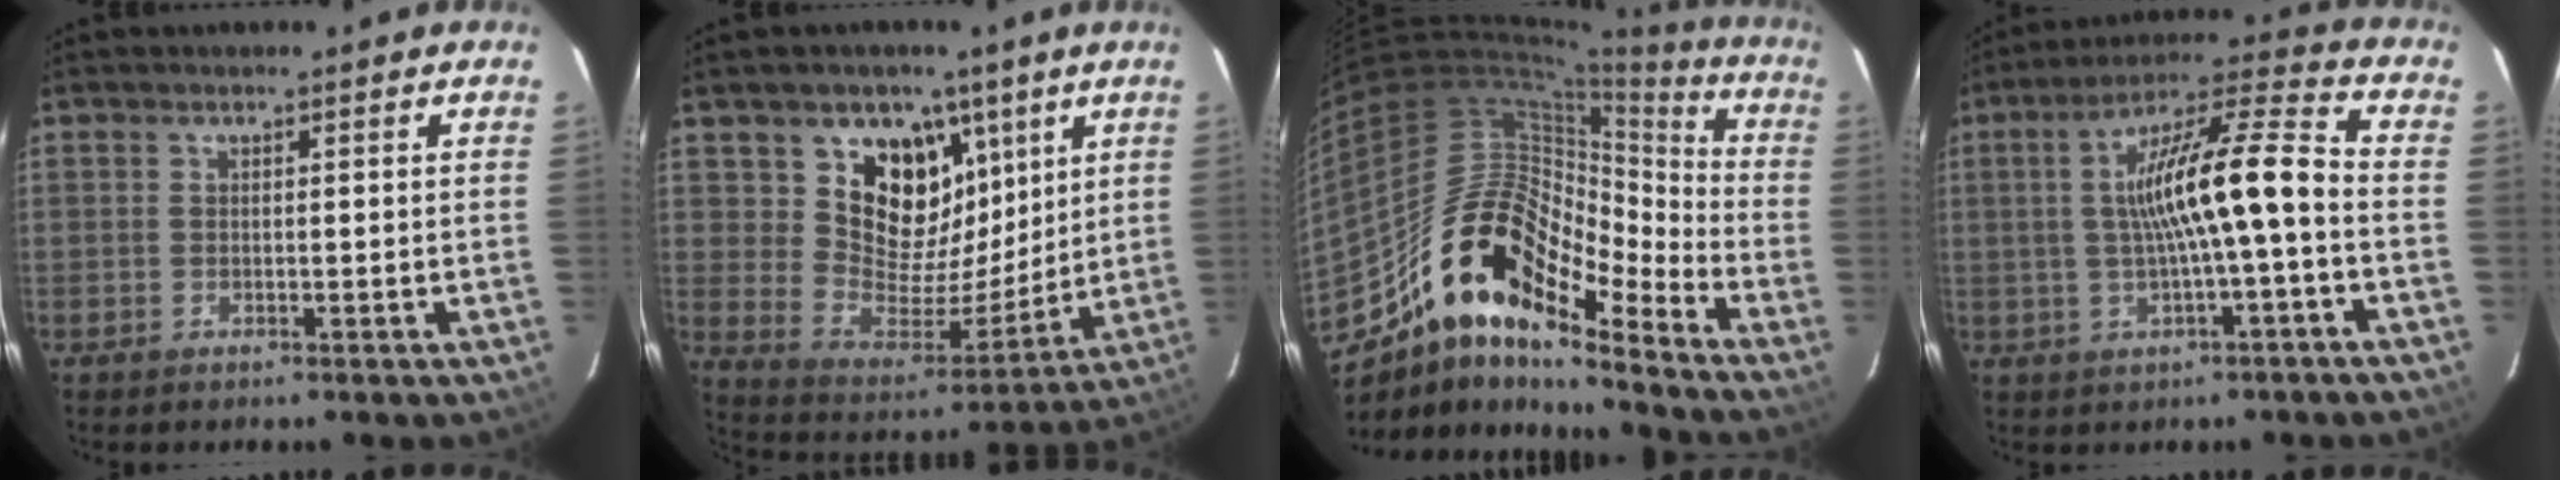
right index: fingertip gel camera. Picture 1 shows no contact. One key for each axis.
{"total": 15.4, "fx": 7.9, "fy": 11.4, "fz": 6.7, "tx": -0.128, "ty": -0.011, "tz": 0.147}
{"total": 19.8, "fx": -14.1, "fy": 6.9, "fz": 12.1, "tx": -0.191, "ty": 0.001, "tz": -0.269}
{"total": 13.8, "fx": -1.1, "fy": 1.4, "fz": 13.6, "tx": -0.236, "ty": 0.026, "tz": -0.015}